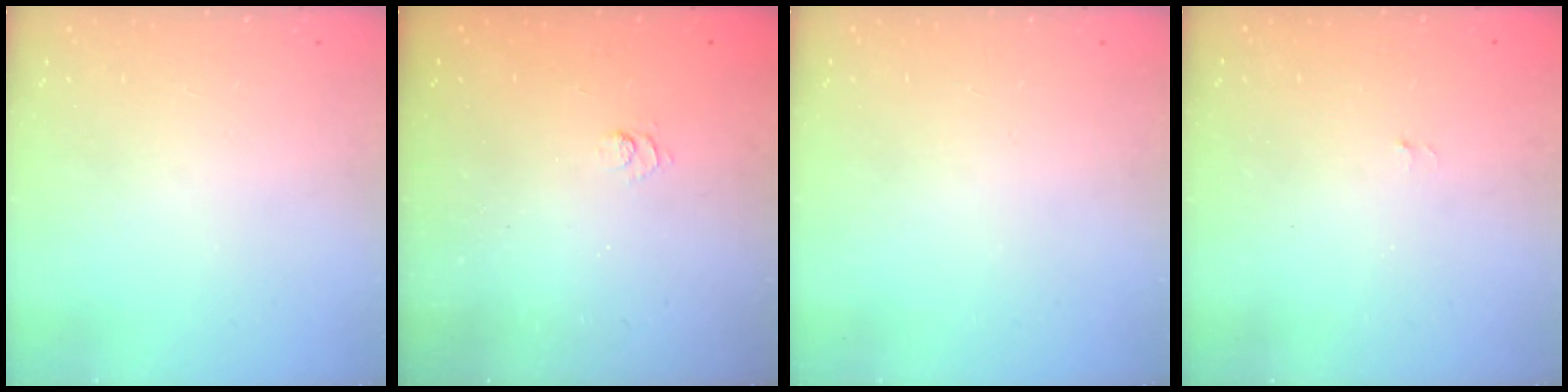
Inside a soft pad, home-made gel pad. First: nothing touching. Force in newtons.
{"total": 2.4, "press": 1.9, "slide": 1.4}
{"total": 0.0}
{"total": 2.8, "press": 2.6, "slide": 0.8}